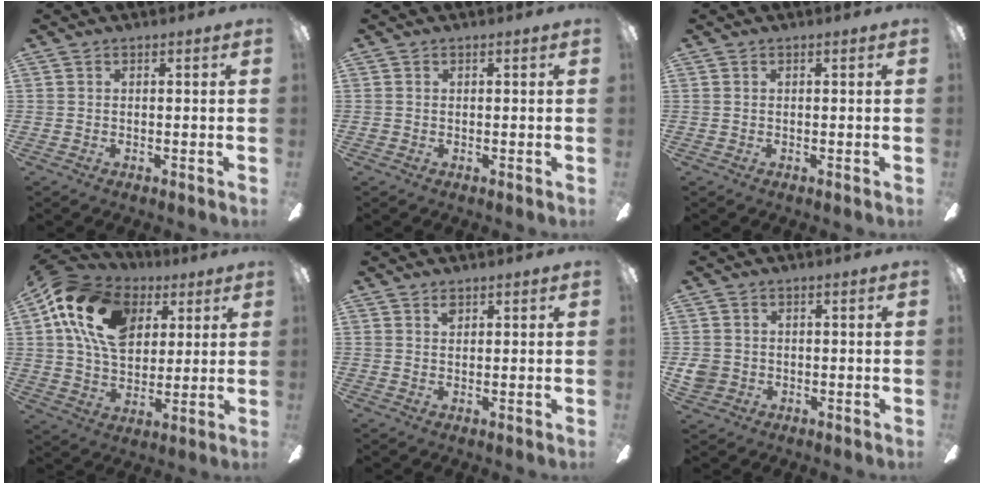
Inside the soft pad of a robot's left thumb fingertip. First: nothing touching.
{"total": 0.7, "force": [0.1, 0.6, 0.2], "torque": [-0.004, 0.005, 0.001]}
{"total": 0.0}
{"total": 18.6, "force": [7.3, 12.6, 11.5], "torque": [-0.219, 0.002, 0.136]}
{"total": 1.7, "force": [1.3, 0.9, 0.7], "torque": [-0.007, -0.004, 0.023]}
{"total": 3.9, "force": [-0.2, 3.7, 1.3], "torque": [-0.023, 0.004, -0.004]}